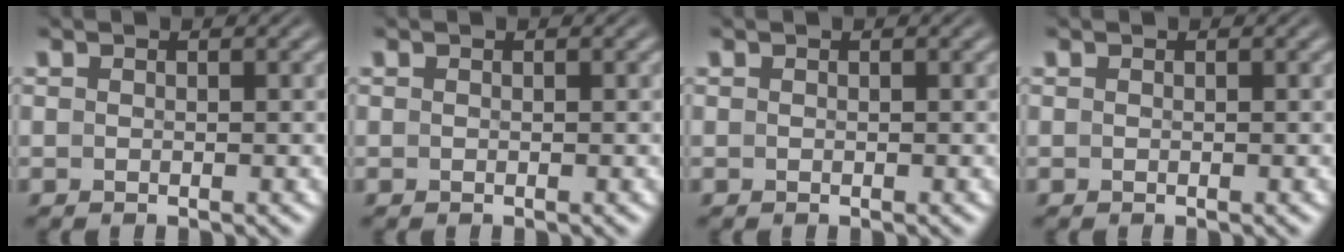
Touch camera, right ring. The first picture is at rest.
{"total": 0.0}
{"total": 0.0}
{"total": 0.0}